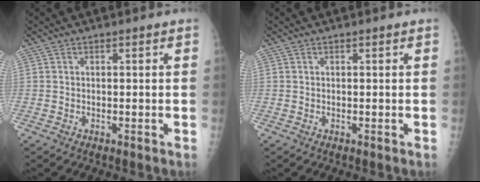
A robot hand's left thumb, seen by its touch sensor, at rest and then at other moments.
{"total": 0.0}